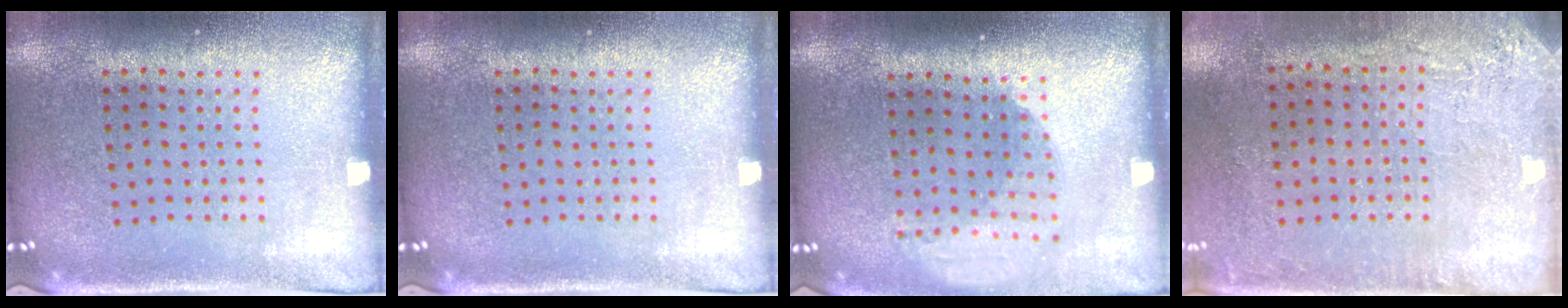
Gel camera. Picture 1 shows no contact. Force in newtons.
{"total": 0.0}
{"total": 1.9, "press": 1.5, "slide": 1.3}
{"total": 2.8, "press": 2.3, "slide": 1.5}